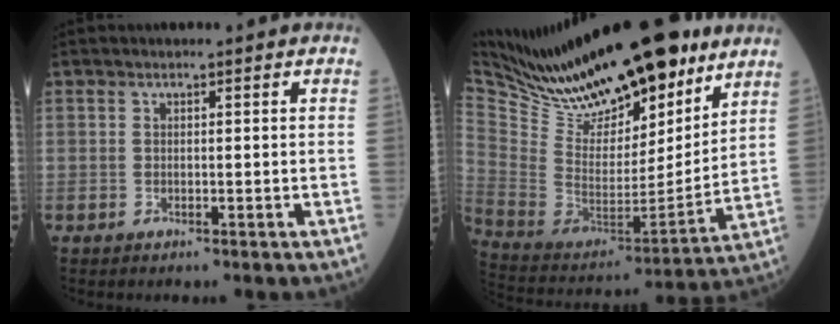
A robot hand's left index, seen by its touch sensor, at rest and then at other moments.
{"total": 27.1, "force": [21.4, 7.7, 14.8], "torque": [-0.261, -0.011, 0.347]}